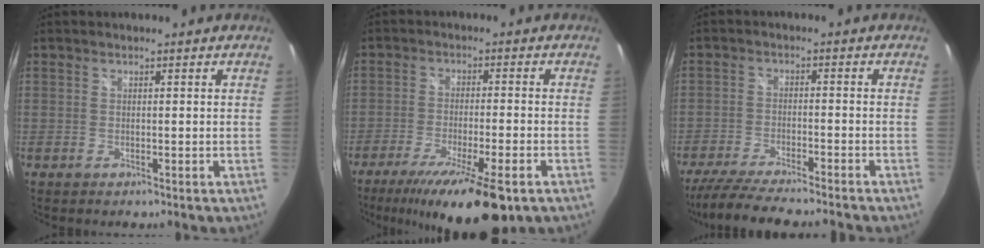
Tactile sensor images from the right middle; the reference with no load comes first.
{"total": 16.1, "force": [-10.8, 2.7, 11.6], "torque": [-0.213, -0.047, -0.171]}
{"total": 13.8, "force": [-12.1, 1.0, 6.5], "torque": [-0.139, -0.025, -0.194]}